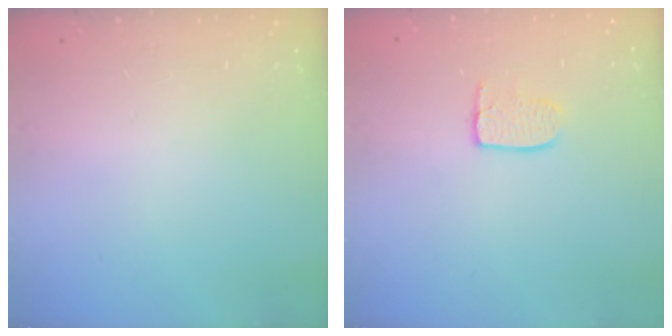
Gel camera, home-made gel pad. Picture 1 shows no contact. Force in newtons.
{"total": 5.9, "press": 5.9, "slide": 0.4}